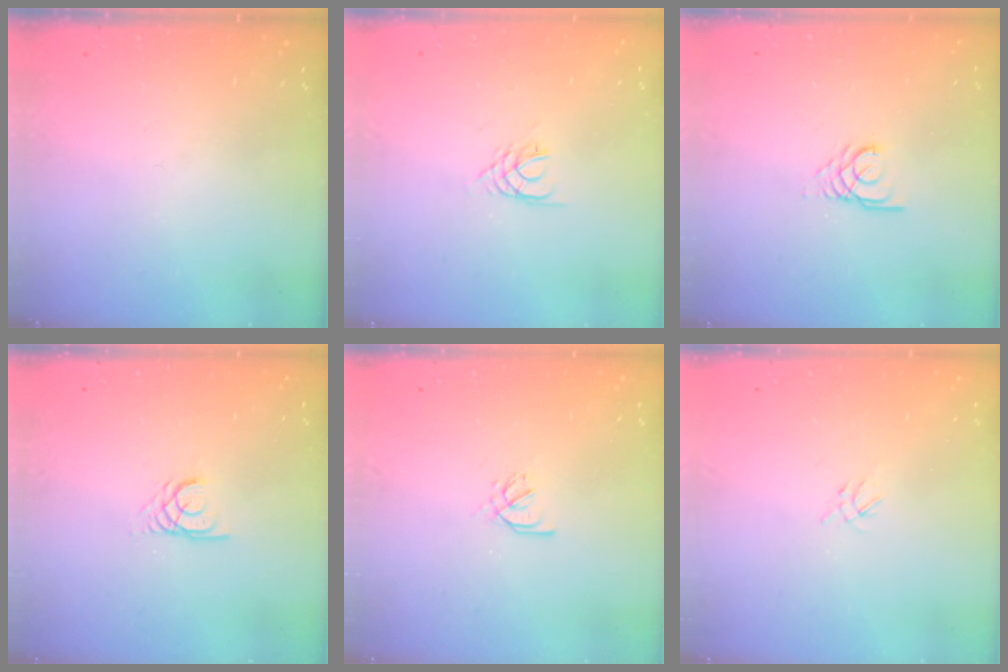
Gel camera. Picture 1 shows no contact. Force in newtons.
{"total": 3.5, "press": 3.5, "slide": 0.5}
{"total": 3.5, "press": 3.5, "slide": 0.4}
{"total": 2.2, "press": 2.2, "slide": 0.3}
{"total": 2.1, "press": 2.0, "slide": 0.7}
{"total": 2.2, "press": 2.2, "slide": 0.5}